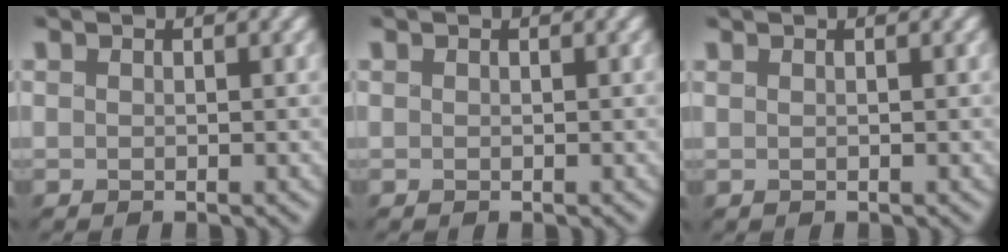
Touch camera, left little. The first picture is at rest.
{"total": 0.0}
{"total": 0.7, "force": [0.3, 0.3, 0.5], "torque": [0.002, 0.002, -0.004]}